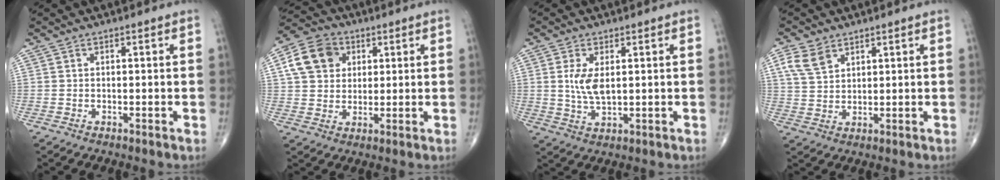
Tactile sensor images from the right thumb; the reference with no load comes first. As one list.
[{"total": 10.3, "force": [3.1, 8.3, 5.2], "torque": [-0.077, 0.002, 0.050]}, {"total": 5.8, "force": [1.1, 2.7, 5.0], "torque": [-0.101, -0.010, 0.026]}, {"total": 5.6, "force": [3.1, 3.5, 3.0], "torque": [-0.051, -0.007, 0.067]}]